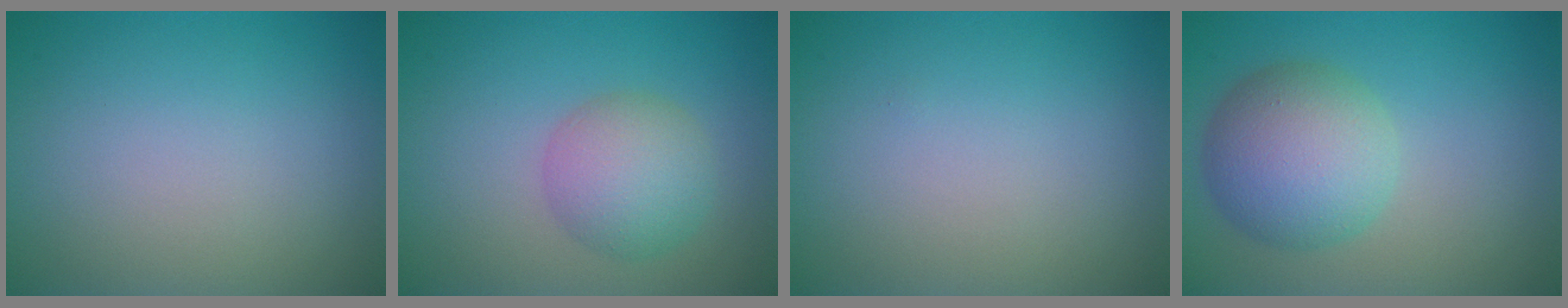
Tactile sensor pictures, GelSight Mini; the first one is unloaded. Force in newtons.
{"total": 4.3, "press": 4.3, "slide": 0.1}
{"total": 0.0}
{"total": 6.5, "press": 6.5, "slide": 0.1}